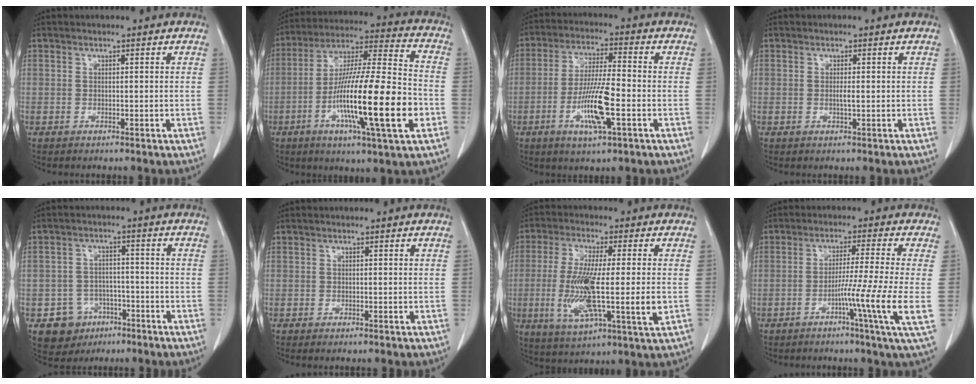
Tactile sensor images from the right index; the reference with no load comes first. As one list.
[{"total": 20.9, "force": [-6.1, 1.1, 20.0], "torque": [-0.348, -0.017, -0.105]}, {"total": 10.1, "force": [-3.4, 1.1, 9.4], "torque": [-0.183, -0.009, -0.063]}, {"total": 1.0, "force": [-0.1, 0.0, 1.0], "torque": [-0.022, -0.003, -0.001]}, {"total": 6.6, "force": [-3.3, 5.6, 1.1], "torque": [-0.017, 0.011, -0.042]}, {"total": 0.5, "force": [-0.4, 0.0, 0.3], "torque": [-0.010, -0.002, -0.007]}, {"total": 14.3, "force": [-2.0, 1.7, 14.1], "torque": [-0.273, -0.019, -0.036]}, {"total": 9.6, "force": [-2.4, -2.6, 8.9], "torque": [-0.147, -0.024, -0.045]}]